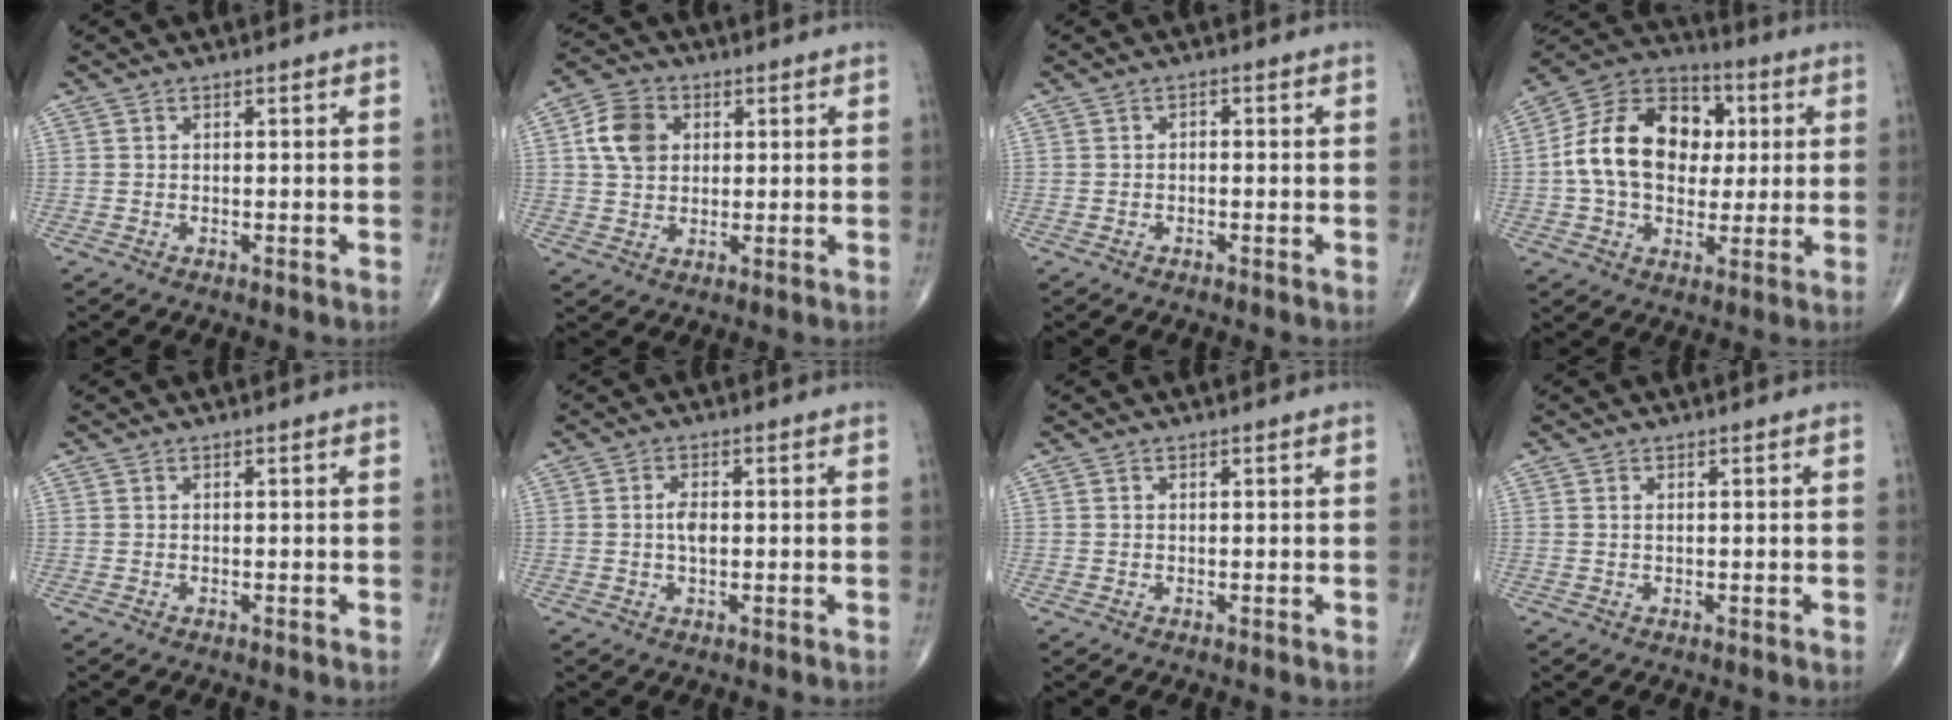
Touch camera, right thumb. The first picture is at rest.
{"total": 8.0, "force": [1.8, 6.2, 4.7], "torque": [-0.071, 0.004, 0.029]}
{"total": 0.9, "force": [-0.2, 0.6, 0.7], "torque": [-0.009, 0.006, -0.007]}
{"total": 19.2, "force": [1.8, 13.7, 13.3], "torque": [-0.201, 0.022, 0.023]}
{"total": 0.0}
{"total": 2.9, "force": [0.0, 1.5, 2.5], "torque": [-0.046, 0.001, -0.002]}
{"total": 0.0}
{"total": 0.6, "force": [0.2, 0.2, 0.5], "torque": [-0.016, 0.003, 0.005]}